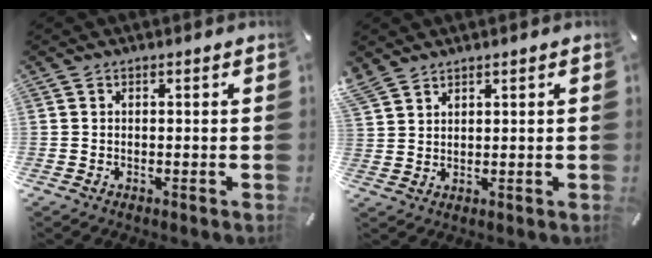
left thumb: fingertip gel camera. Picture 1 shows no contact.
{"total": 3.6, "force": [3.1, 1.7, 0.9], "torque": [-0.023, -0.007, 0.063]}